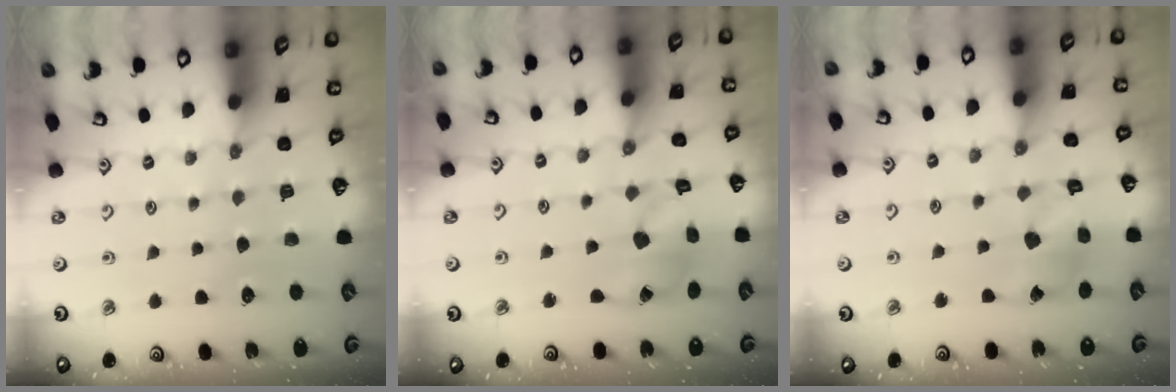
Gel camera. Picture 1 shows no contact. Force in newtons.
{"total": 9.3, "press": 9.3, "slide": 1.0}
{"total": 9.2, "press": 9.1, "slide": 1.1}